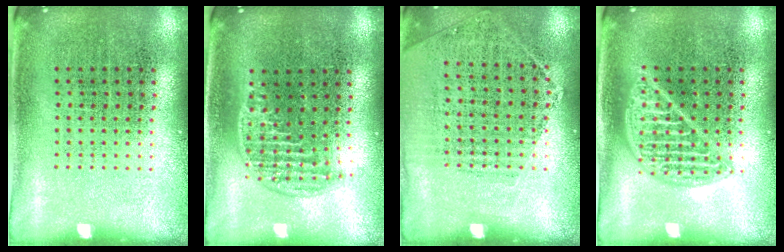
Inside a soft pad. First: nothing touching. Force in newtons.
{"total": 1.3, "press": 1.1, "slide": 0.6}
{"total": 1.1, "press": 1.0, "slide": 0.6}
{"total": 1.9, "press": 1.9, "slide": 0.3}